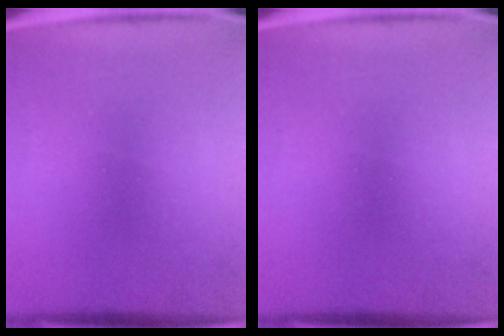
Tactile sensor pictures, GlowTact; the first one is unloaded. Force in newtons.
{"total": 0.0}